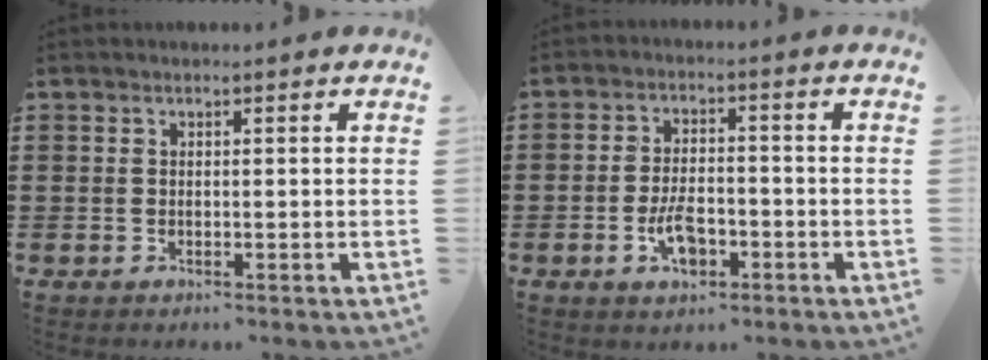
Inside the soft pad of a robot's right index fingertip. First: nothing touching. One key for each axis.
{"total": 5.6, "fx": -2.2, "fy": 2.8, "fz": 4.4, "tx": -0.092, "ty": 0.003, "tz": -0.043}